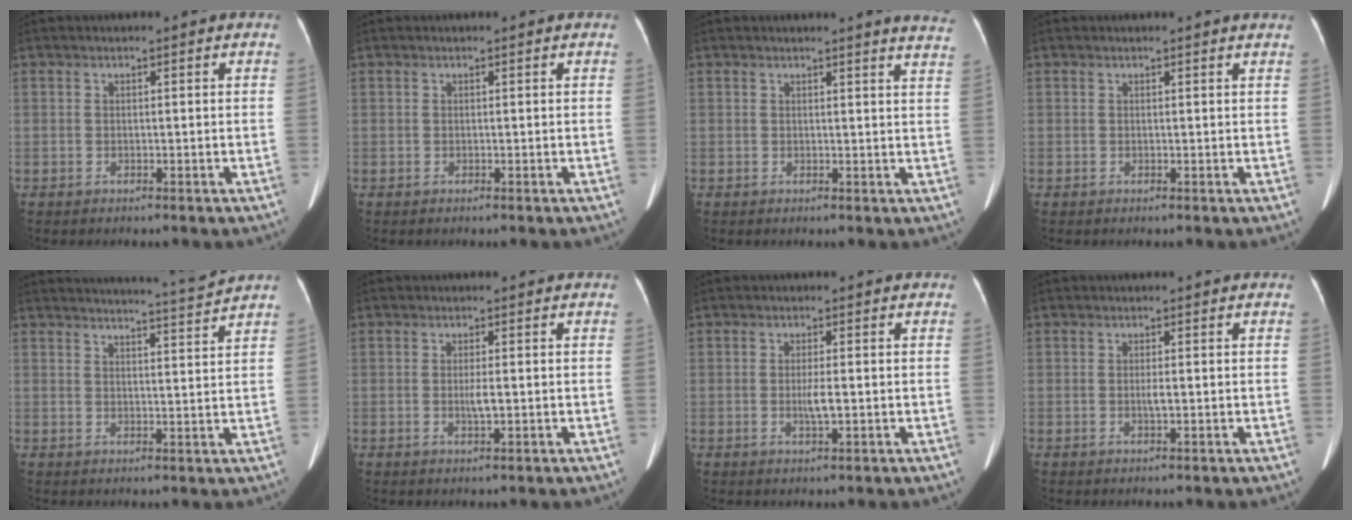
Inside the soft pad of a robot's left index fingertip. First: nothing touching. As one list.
[{"total": 0.0}, {"total": 6.6, "force": [6.3, -0.5, 2.0], "torque": [-0.016, -0.040, 0.039]}, {"total": 1.5, "force": [1.5, -0.2, 0.4], "torque": [-0.017, -0.005, 0.011]}, {"total": 6.9, "force": [6.5, -2.2, 0.9], "torque": [-0.022, -0.029, 0.089]}, {"total": 1.7, "force": [-0.2, 0.1, 1.7], "torque": [-0.034, -0.002, -0.002]}, {"total": 2.3, "force": [-0.4, 0.1, 2.3], "torque": [-0.045, -0.004, -0.005]}, {"total": 1.0, "force": [-0.2, 0.0, 1.0], "torque": [-0.021, -0.002, -0.001]}]